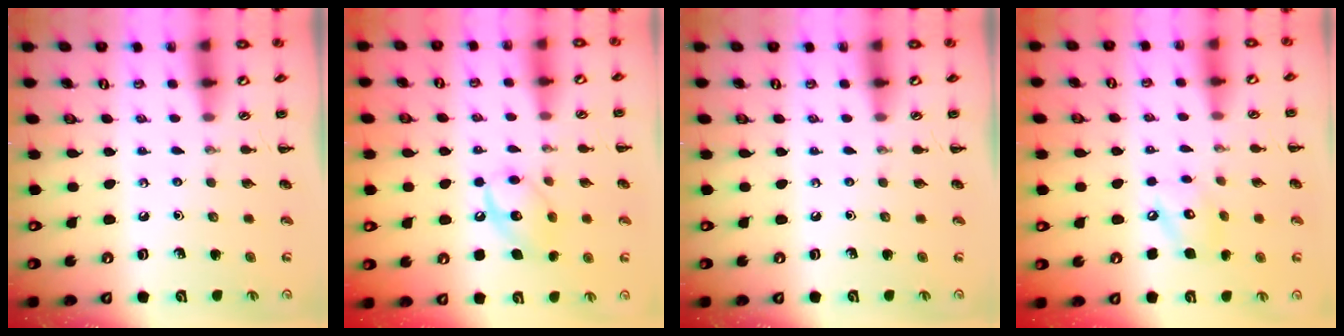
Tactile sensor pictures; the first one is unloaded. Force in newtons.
{"total": 11.4, "press": 11.3, "slide": 1.5}
{"total": 0.0}
{"total": 8.6, "press": 8.5, "slide": 1.0}